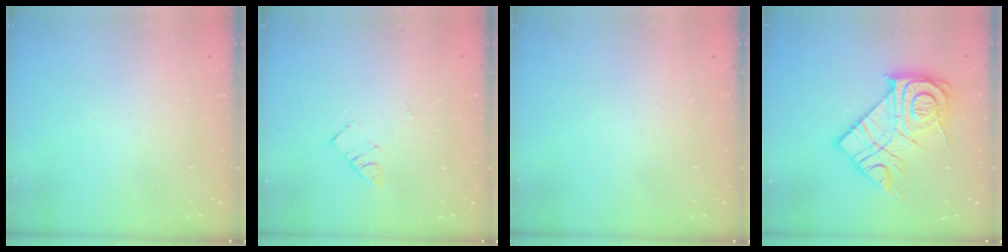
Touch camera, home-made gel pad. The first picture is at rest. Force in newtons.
{"total": 2.9, "press": 2.9, "slide": 0.5}
{"total": 0.0}
{"total": 19.4, "press": 19.4, "slide": 1.6}